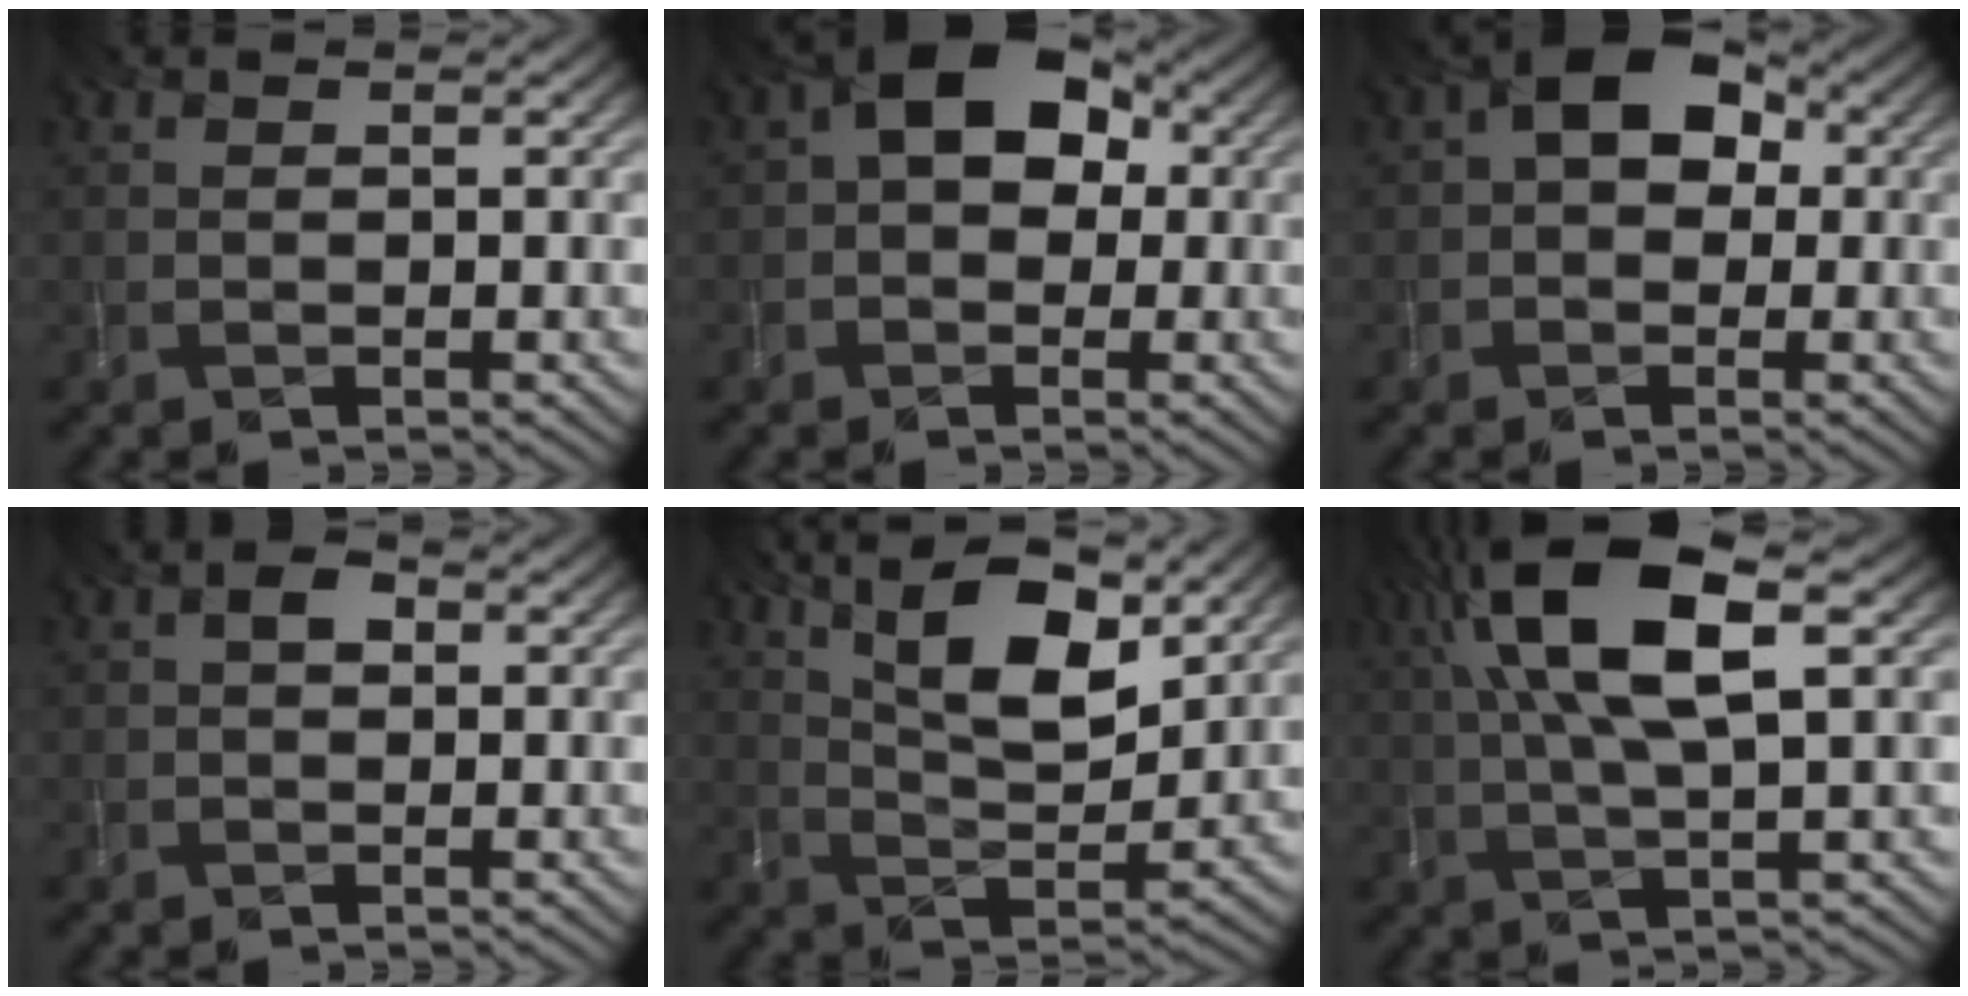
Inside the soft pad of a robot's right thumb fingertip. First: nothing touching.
{"total": 8.6, "force": [1.3, 5.9, 6.2], "torque": [-0.090, 0.025, -0.001]}
{"total": 7.2, "force": [1.1, 5.0, 5.0], "torque": [-0.074, 0.021, -0.001]}
{"total": 1.5, "force": [0.1, 0.9, 1.2], "torque": [-0.024, 0.007, 0.000]}
{"total": 12.1, "force": [6.8, 4.2, 9.1], "torque": [-0.162, 0.003, 0.121]}
{"total": 12.2, "force": [4.2, 3.6, 10.9], "torque": [-0.232, 0.019, 0.081]}